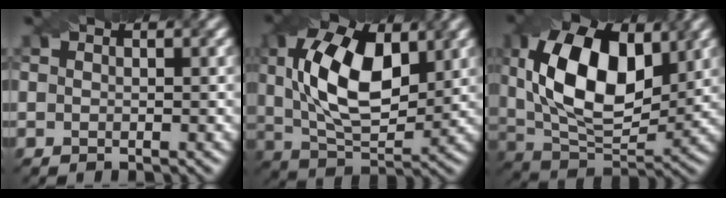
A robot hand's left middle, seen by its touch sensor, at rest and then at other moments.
{"total": 10.4, "force": [2.3, 5.3, 8.6], "torque": [-0.160, 0.009, 0.034]}
{"total": 12.1, "force": [2.8, 6.6, 9.7], "torque": [-0.168, 0.008, 0.045]}